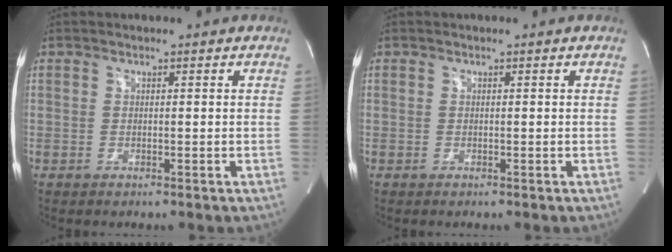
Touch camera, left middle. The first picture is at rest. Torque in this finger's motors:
{"motor_torque": [0.10, -0.10, 0.04, 0.01]}